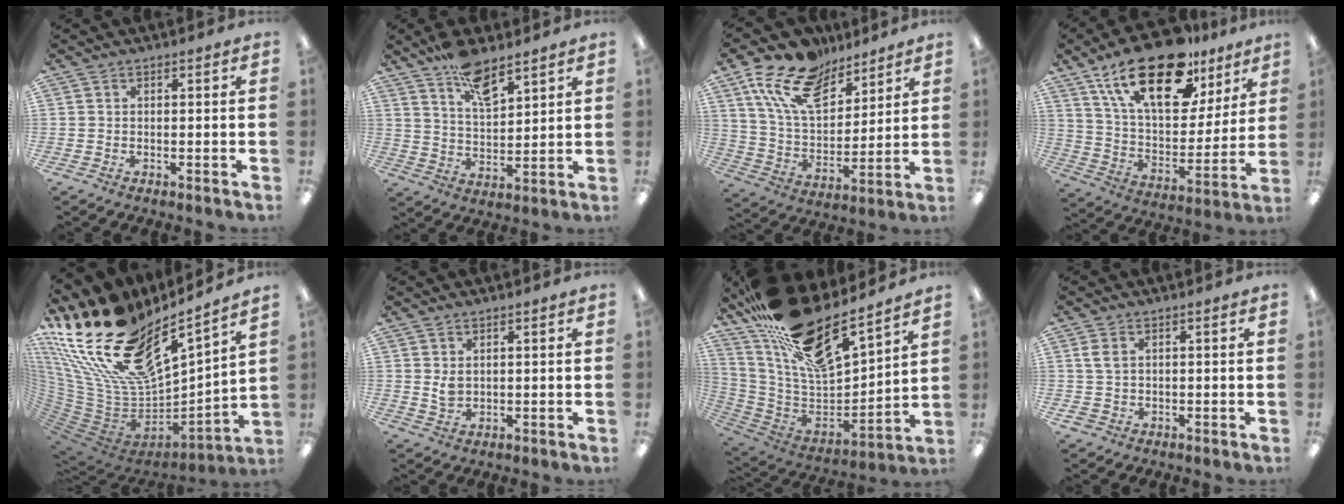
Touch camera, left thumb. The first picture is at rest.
{"total": 10.3, "force": [7.6, 4.0, 5.6], "torque": [-0.099, -0.039, 0.137]}
{"total": 17.7, "force": [11.8, 9.6, 9.2], "torque": [-0.182, -0.052, 0.219]}
{"total": 24.2, "force": [15.5, 10.7, 15.2], "torque": [-0.253, -0.080, 0.269]}
{"total": 23.7, "force": [13.9, 11.4, 15.5], "torque": [-0.302, -0.124, 0.272]}
{"total": 3.0, "force": [1.1, 2.0, 2.0], "torque": [-0.035, 0.000, 0.018]}
{"total": 22.9, "force": [17.2, 7.8, 12.9], "torque": [-0.224, -0.111, 0.300]}
{"total": 3.6, "force": [0.7, 2.7, 2.2], "torque": [-0.052, 0.005, 0.011]}